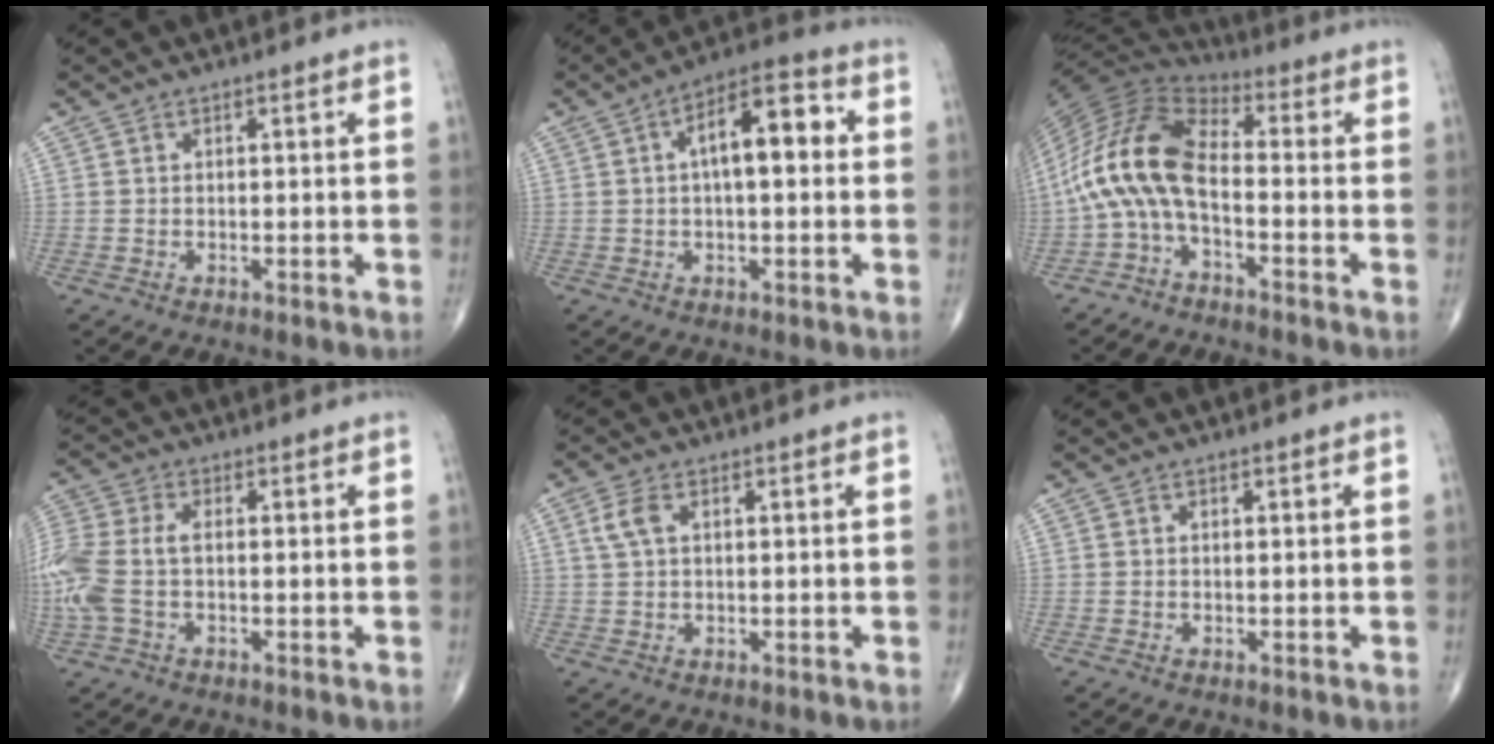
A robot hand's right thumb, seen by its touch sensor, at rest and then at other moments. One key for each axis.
{"total": 11.2, "fx": 1.7, "fy": 4.8, "fz": 10.0, "tx": -0.142, "ty": 0.027, "tz": 0.016}
{"total": 13.9, "fx": -2.7, "fy": 6.8, "fz": 11.8, "tx": -0.235, "ty": 0.057, "tz": -0.067}
{"total": 11.4, "fx": -0.8, "fy": 6.7, "fz": 9.2, "tx": -0.257, "ty": 0.017, "tz": -0.014}
{"total": 3.6, "fx": 1.2, "fy": 2.0, "fz": 2.7, "tx": -0.068, "ty": 0.010, "tz": 0.025}
{"total": 0.0}